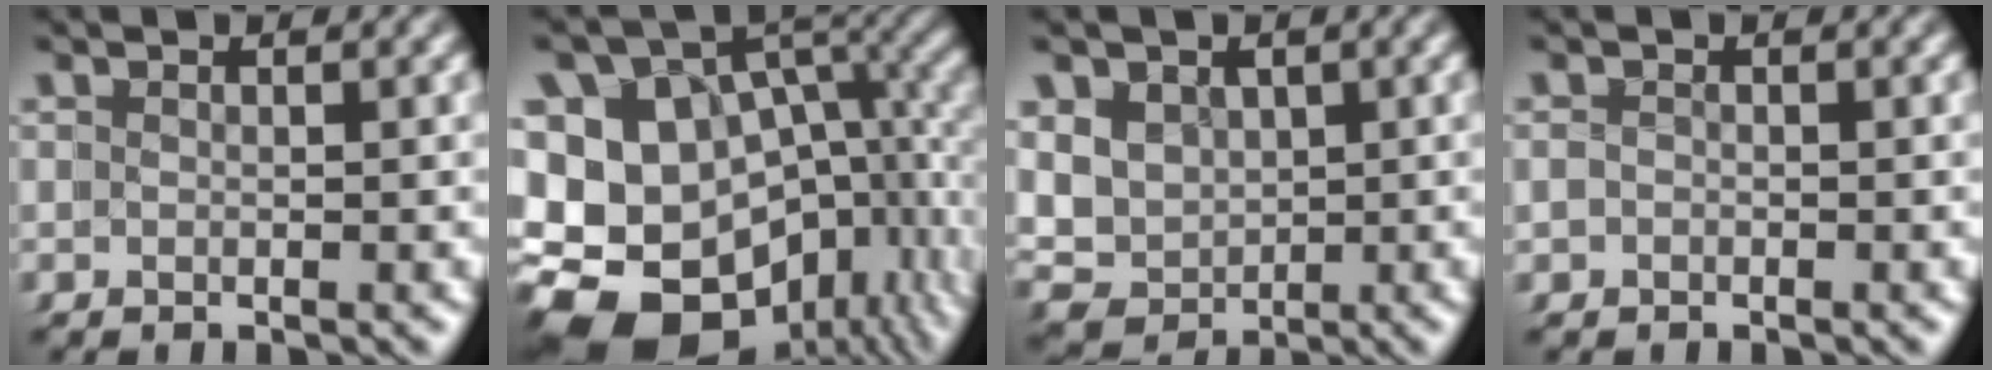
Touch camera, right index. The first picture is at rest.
{"total": 21.4, "force": [-4.8, 17.1, 12.1], "torque": [-0.243, -0.075, -0.066]}
{"total": 6.4, "force": [0.5, 6.0, 2.1], "torque": [-0.068, -0.037, 0.019]}
{"total": 1.1, "force": [-0.4, -0.3, -1.0], "torque": [0.018, -0.009, -0.006]}